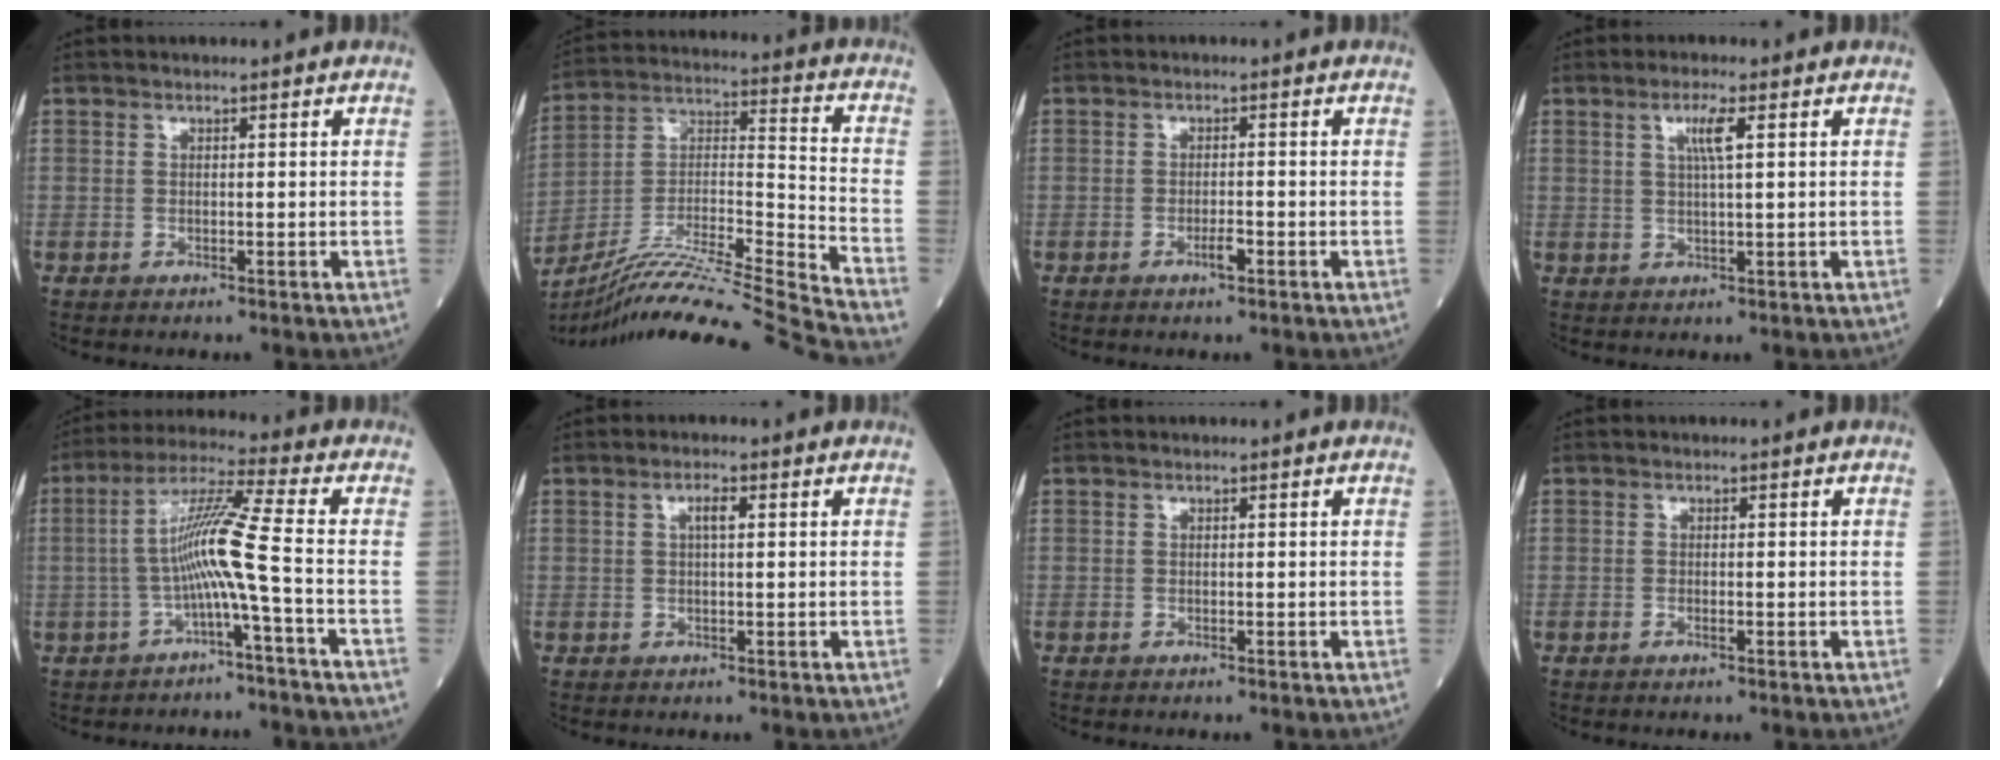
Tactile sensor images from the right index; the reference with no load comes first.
{"total": 25.8, "force": [-22.8, -2.6, 11.8], "torque": [-0.194, -0.027, -0.377]}
{"total": 1.8, "force": [-0.9, 0.3, 1.5], "torque": [-0.028, -0.001, -0.017]}
{"total": 3.4, "force": [1.3, 0.0, 3.2], "torque": [-0.063, 0.001, 0.022]}
{"total": 8.3, "force": [-2.0, -1.7, 7.9], "torque": [-0.156, 0.023, -0.035]}
{"total": 2.0, "force": [0.6, 0.5, 1.9], "torque": [-0.038, 0.003, 0.009]}
{"total": 0.0}
{"total": 0.7, "force": [-0.3, 0.1, 0.6], "torque": [-0.014, -0.002, -0.005]}